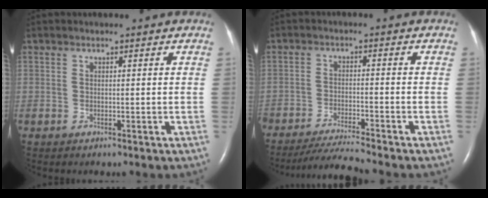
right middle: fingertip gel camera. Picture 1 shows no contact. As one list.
[{"total": 5.8, "force": [-5.4, -1.4, 1.5], "torque": [-0.030, -0.020, -0.100]}]